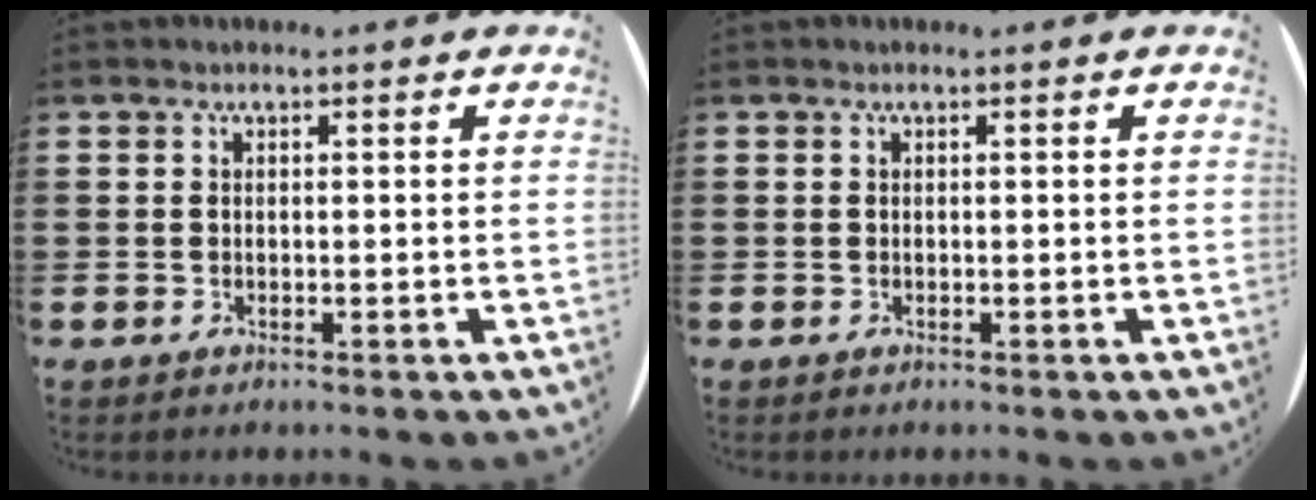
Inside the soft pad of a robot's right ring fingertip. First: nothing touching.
{"total": 0.0}